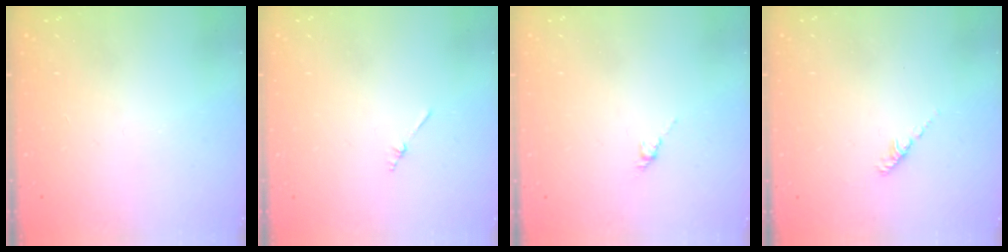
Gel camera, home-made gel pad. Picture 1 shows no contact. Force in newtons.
{"total": 1.3, "press": 1.3, "slide": 0.3}
{"total": 3.3, "press": 3.2, "slide": 0.8}
{"total": 2.2, "press": 2.1, "slide": 0.6}